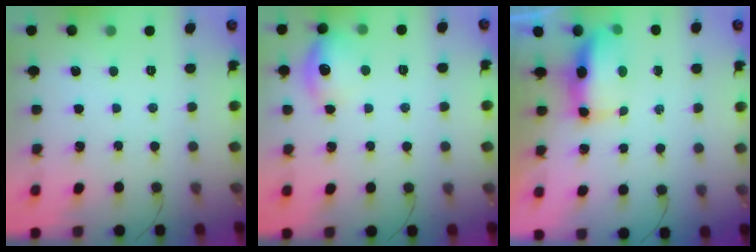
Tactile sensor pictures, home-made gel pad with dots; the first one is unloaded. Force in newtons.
{"total": 11.1, "press": 11.1, "slide": 0.2}
{"total": 13.6, "press": 9.2, "slide": 10.0}